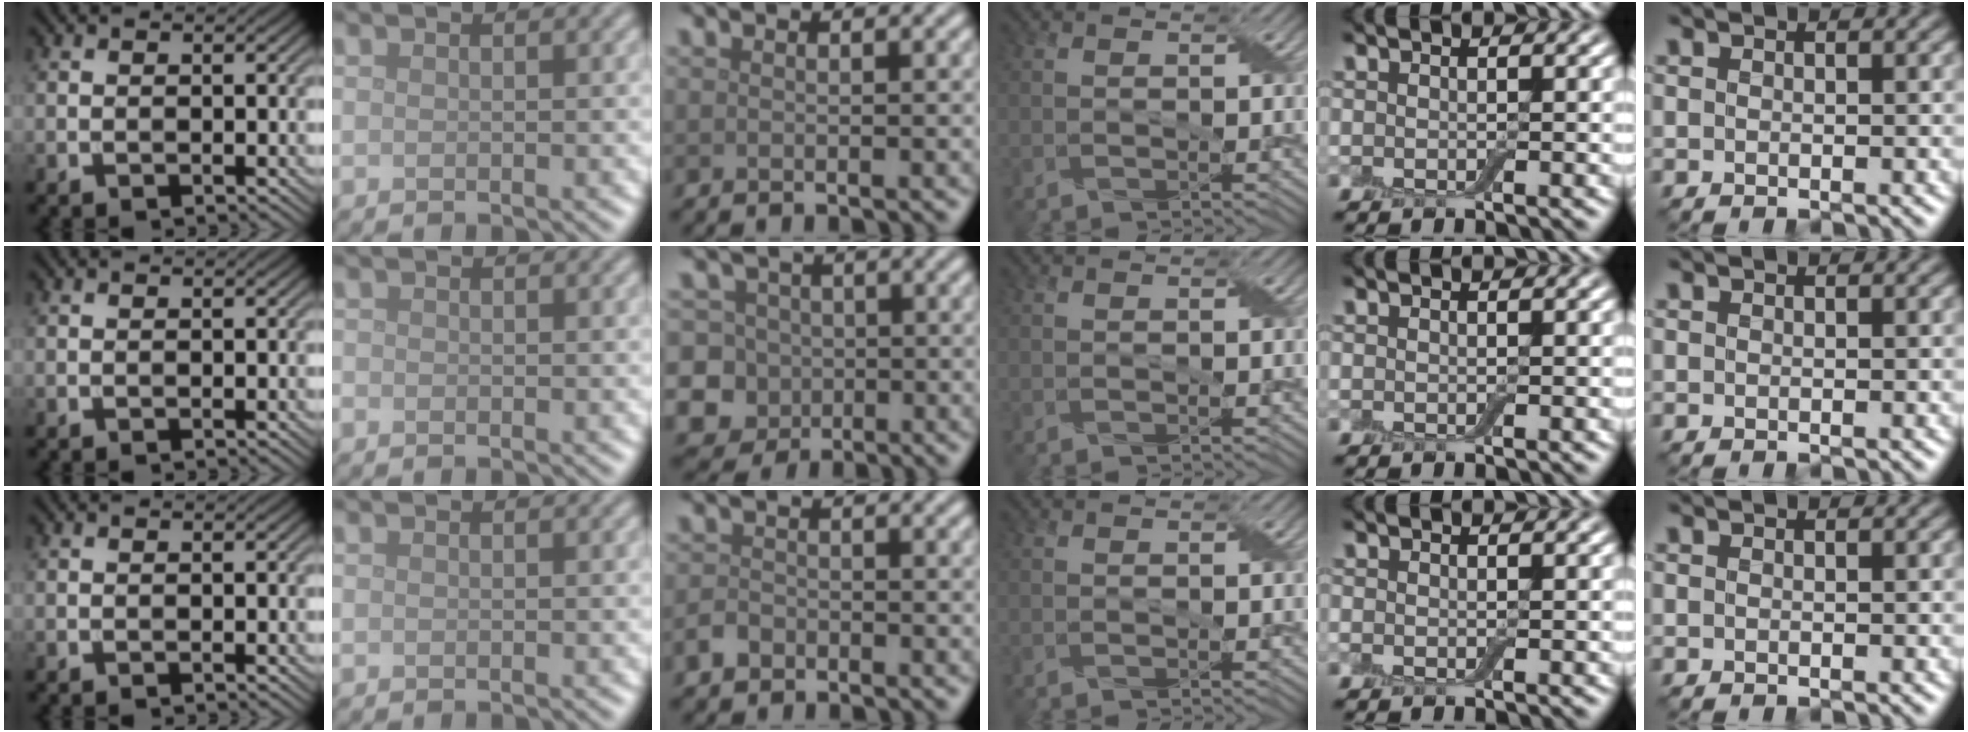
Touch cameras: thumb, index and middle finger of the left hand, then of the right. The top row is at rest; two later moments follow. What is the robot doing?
{"motion": "fold", "object": "aluminum foil"}